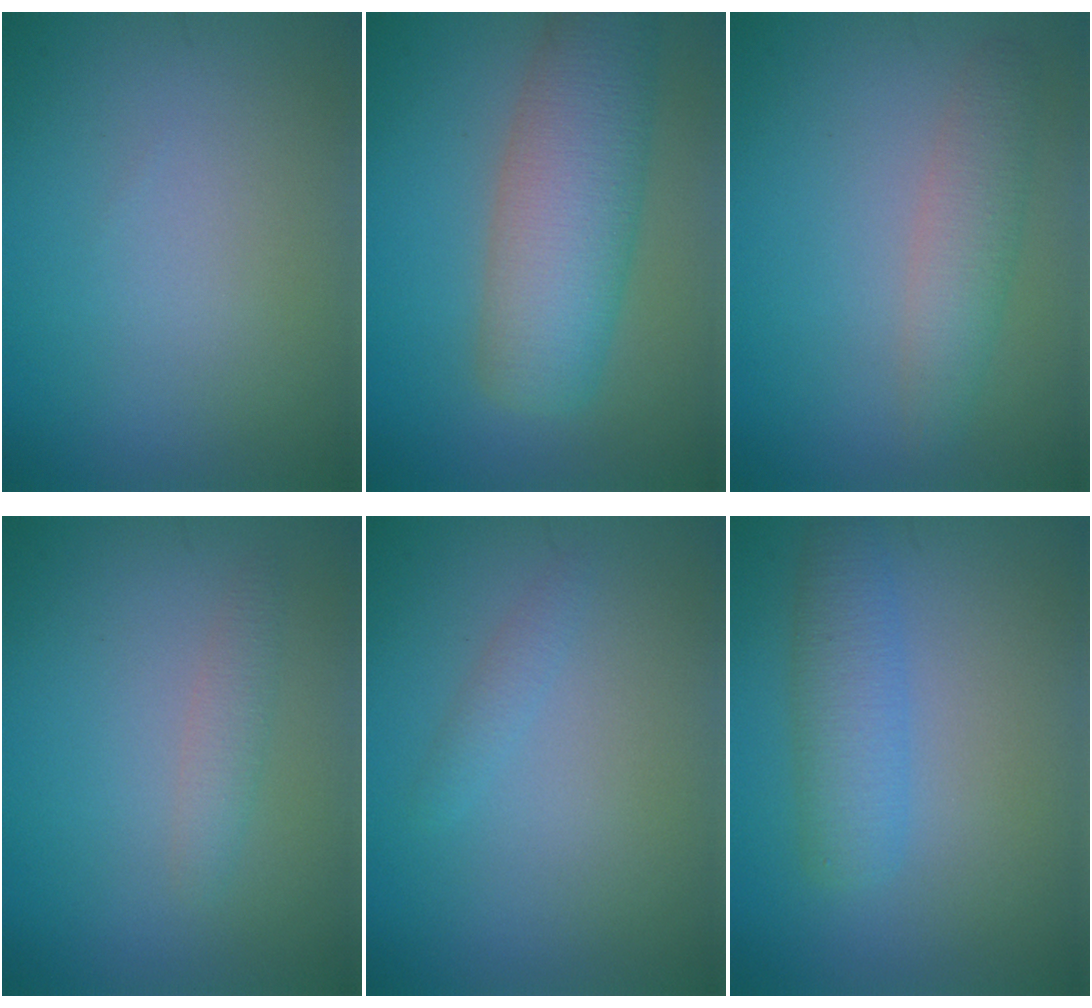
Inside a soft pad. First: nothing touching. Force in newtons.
{"total": 7.3, "press": 7.3, "slide": 0.6}
{"total": 2.8, "press": 2.8, "slide": 0.1}
{"total": 1.4, "press": 1.4, "slide": 0.1}
{"total": 1.0, "press": 1.0, "slide": 0.0}
{"total": 3.5, "press": 3.5, "slide": 0.2}